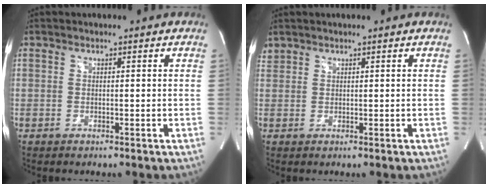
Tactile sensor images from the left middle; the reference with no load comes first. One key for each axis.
{"total": 1.1, "fx": 1.0, "fy": 0.3, "fz": 0.0, "tx": -0.007, "ty": 0.009, "tz": 0.025}